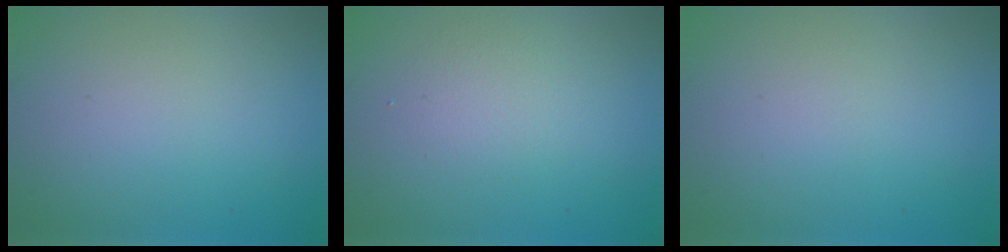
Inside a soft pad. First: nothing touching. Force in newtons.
{"total": 1.7, "press": 1.7, "slide": 0.0}
{"total": 0.0}